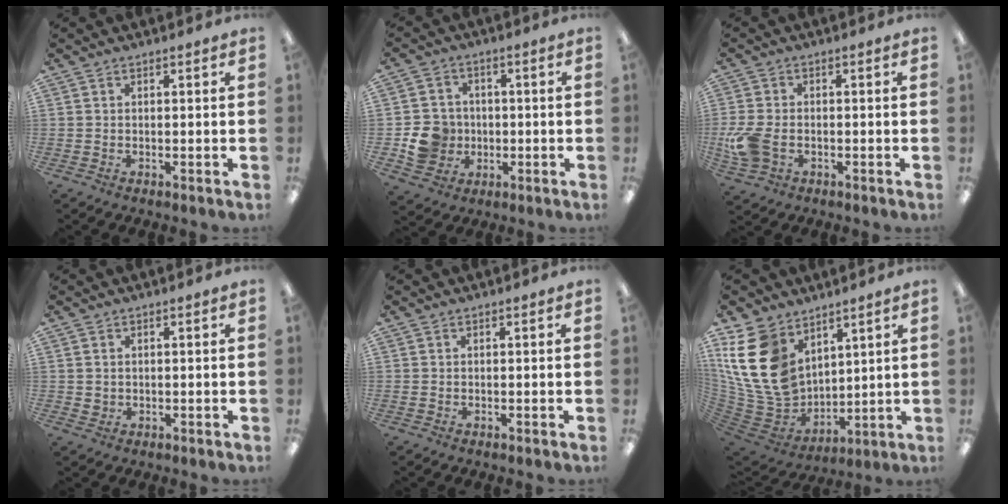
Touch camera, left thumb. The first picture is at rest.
{"total": 9.1, "force": [-1.7, 8.5, 2.7], "torque": [-0.063, 0.018, -0.022]}
{"total": 7.7, "force": [-2.0, 5.2, 5.3], "torque": [-0.128, 0.000, -0.036]}
{"total": 1.3, "force": [0.3, 1.2, 0.2], "torque": [-0.006, 0.004, 0.005]}
{"total": 0.0}
{"total": 18.1, "force": [7.5, 12.6, 10.6], "torque": [-0.266, -0.052, 0.141]}